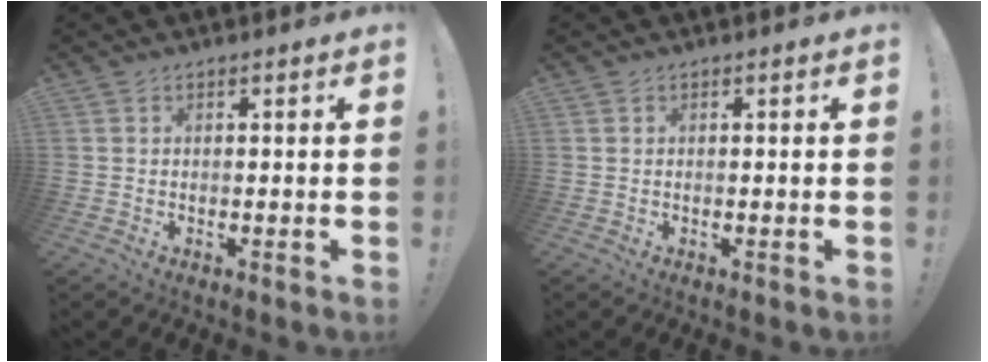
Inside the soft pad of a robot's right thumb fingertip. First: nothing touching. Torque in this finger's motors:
{"motor_torque": [-0.02, 0.13, 0.15, -0.04, -0.04]}